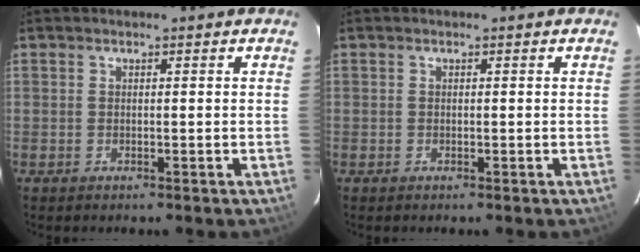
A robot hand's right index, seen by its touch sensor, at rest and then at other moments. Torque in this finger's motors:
{"motor_torque": [0.08, 0.28, -0.02, 0.00]}